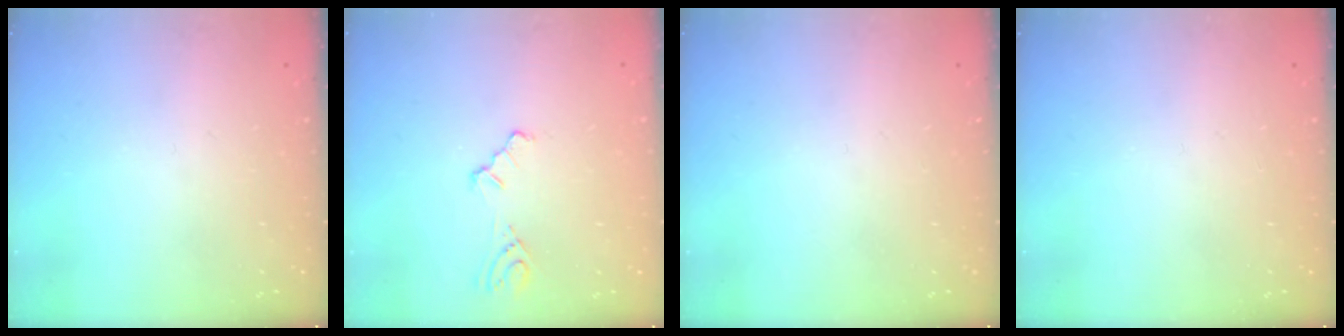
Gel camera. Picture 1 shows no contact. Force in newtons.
{"total": 3.2, "press": 3.2, "slide": 0.7}
{"total": 0.0}
{"total": 0.0}